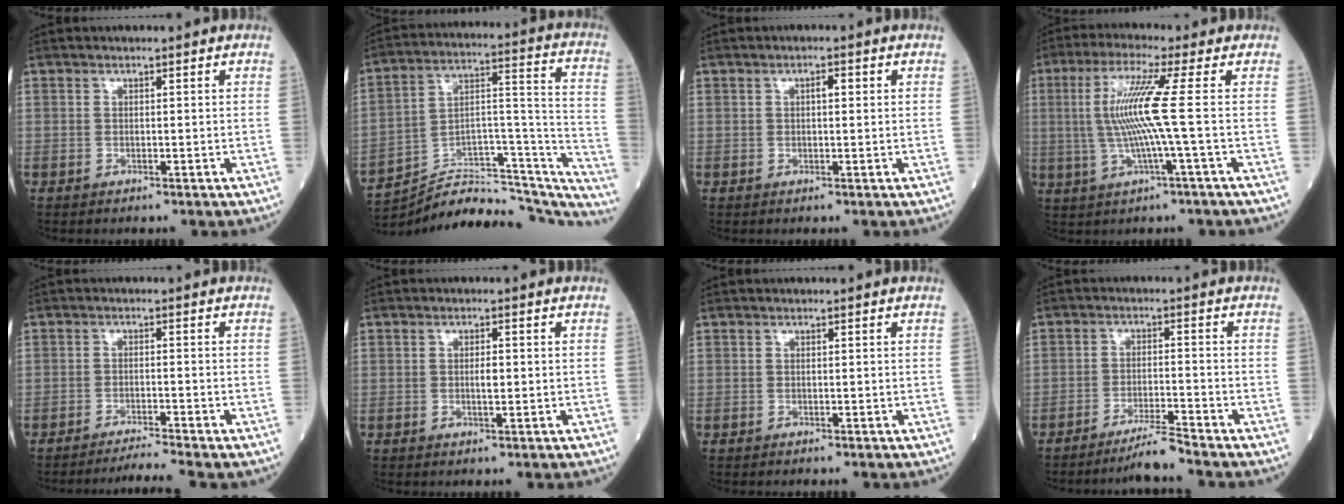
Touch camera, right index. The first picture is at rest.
{"total": 26.5, "force": [-24.8, 6.1, 7.2], "torque": [-0.080, 0.053, -0.356]}
{"total": 1.5, "force": [0.4, 0.5, 1.4], "torque": [-0.024, 0.004, 0.005]}
{"total": 9.0, "force": [0.3, -1.5, 8.9], "torque": [-0.186, 0.005, 0.008]}
{"total": 4.0, "force": [-3.5, -1.7, 0.9], "torque": [-0.021, -0.014, -0.060]}
{"total": 1.7, "force": [-0.2, 0.4, 1.6], "torque": [-0.032, 0.001, -0.001]}
{"total": 0.0}
{"total": 4.1, "force": [-3.6, -1.3, 1.4], "torque": [-0.024, -0.019, -0.067]}